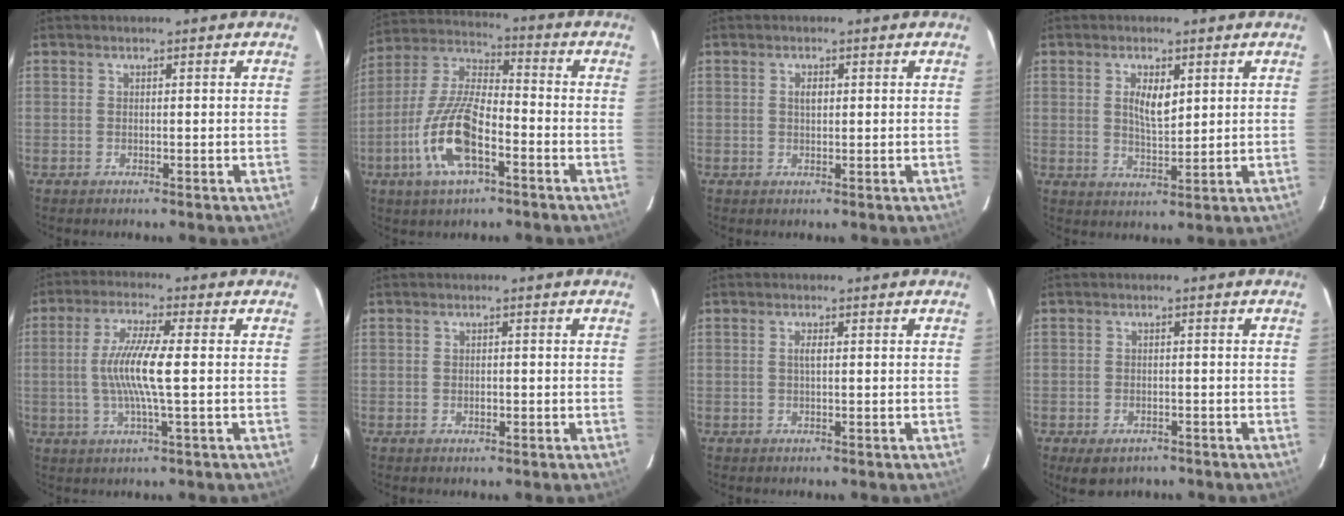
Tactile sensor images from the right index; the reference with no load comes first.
{"total": 15.0, "force": [-6.1, 5.4, 12.6], "torque": [-0.271, -0.007, -0.121]}
{"total": 1.6, "force": [0.4, 0.9, 1.2], "torque": [-0.020, 0.004, 0.006]}
{"total": 5.3, "force": [1.7, 2.3, 4.4], "torque": [-0.077, -0.001, 0.032]}
{"total": 9.1, "force": [-0.4, 0.2, 9.1], "torque": [-0.178, -0.002, -0.008]}
{"total": 1.0, "force": [-0.2, 0.8, 0.6], "torque": [-0.009, 0.002, -0.002]}
{"total": 1.1, "force": [0.1, 0.1, 1.1], "torque": [-0.020, 0.002, 0.001]}
{"total": 4.8, "force": [-3.1, 2.9, 2.3], "torque": [-0.050, -0.012, -0.043]}